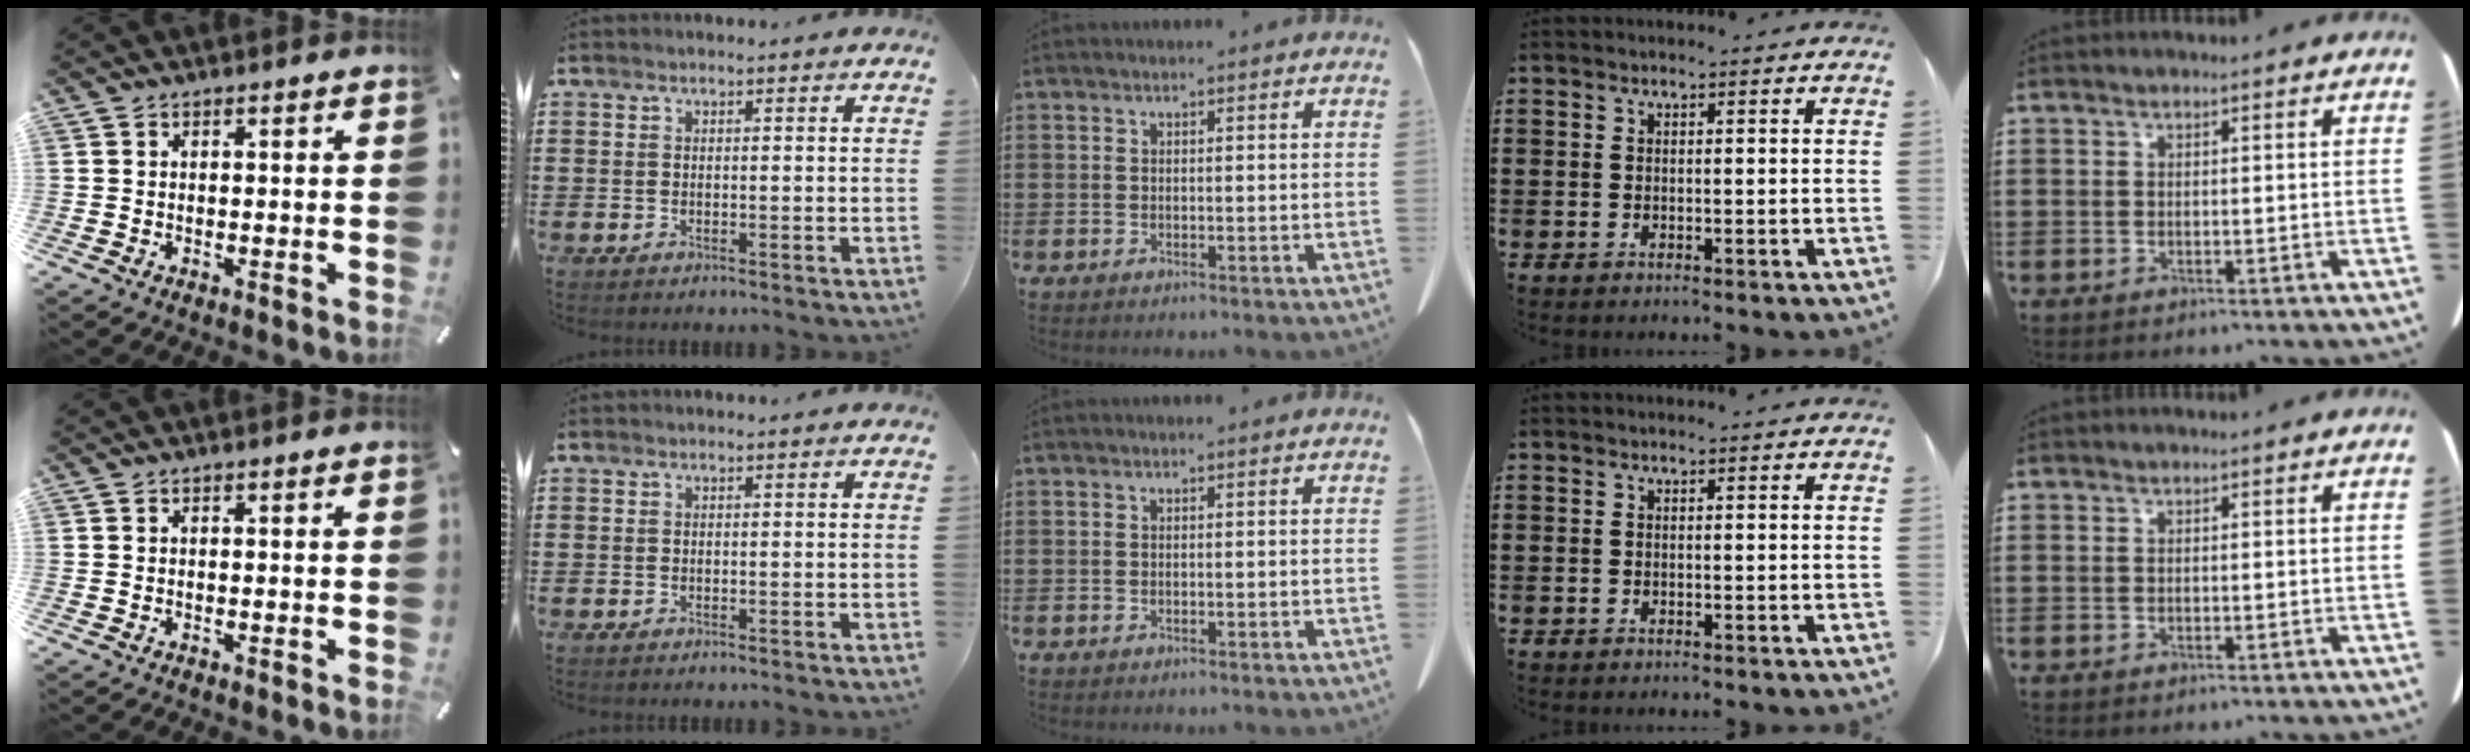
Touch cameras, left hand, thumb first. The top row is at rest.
{}